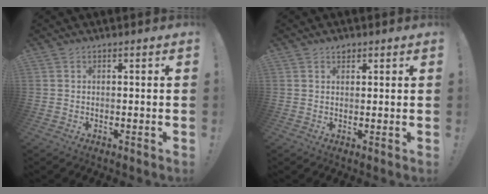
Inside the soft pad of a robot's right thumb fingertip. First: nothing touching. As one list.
[{"total": 1.7, "force": [1.3, 1.0, 0.3], "torque": [0.008, -0.009, 0.023]}]